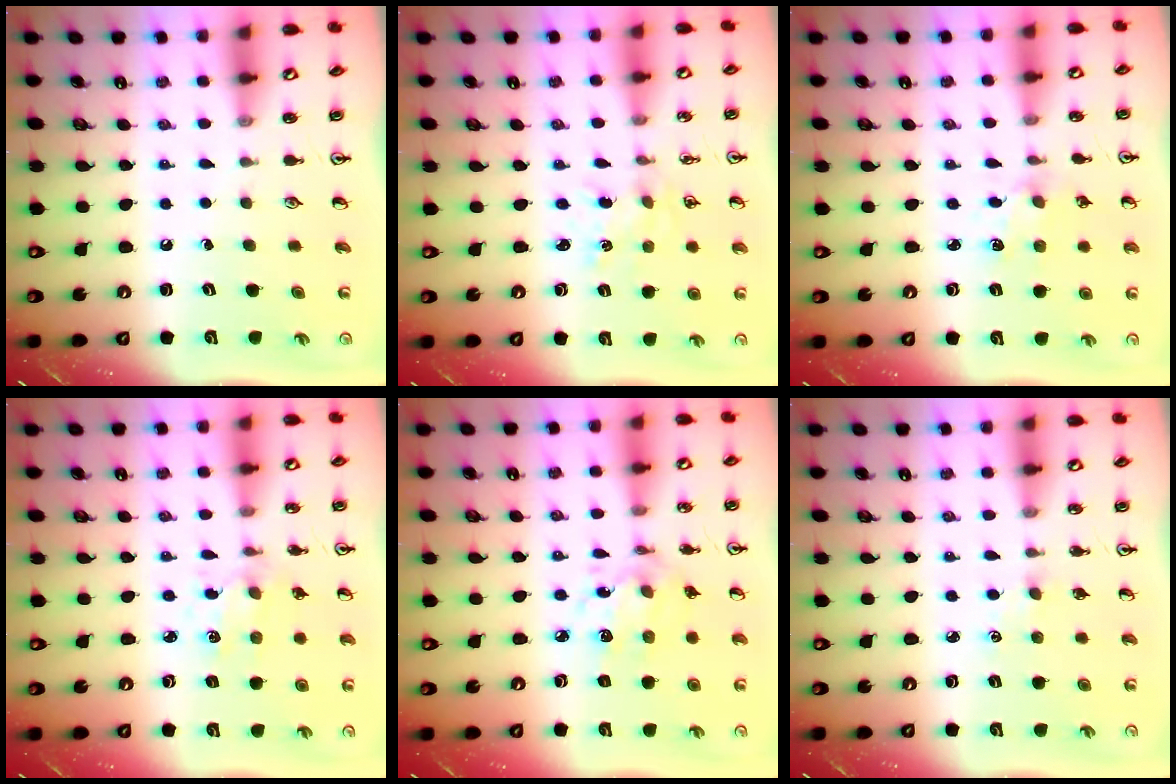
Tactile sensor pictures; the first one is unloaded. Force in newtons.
{"total": 0.5, "press": 0.5, "slide": 0.1}
{"total": 1.8, "press": 1.8, "slide": 0.3}
{"total": 1.6, "press": 1.6, "slide": 0.3}
{"total": 8.2, "press": 8.2, "slide": 0.4}
{"total": 1.1, "press": 1.1, "slide": 0.2}